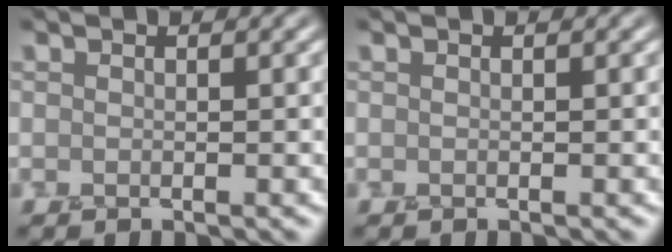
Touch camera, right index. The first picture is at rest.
{"total": 0.0}